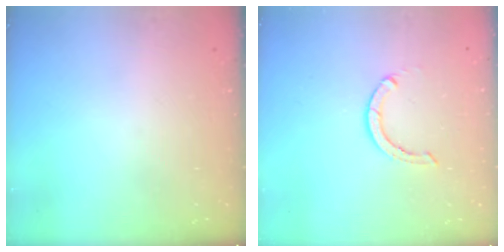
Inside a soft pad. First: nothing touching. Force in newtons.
{"total": 2.9, "press": 2.9, "slide": 0.1}